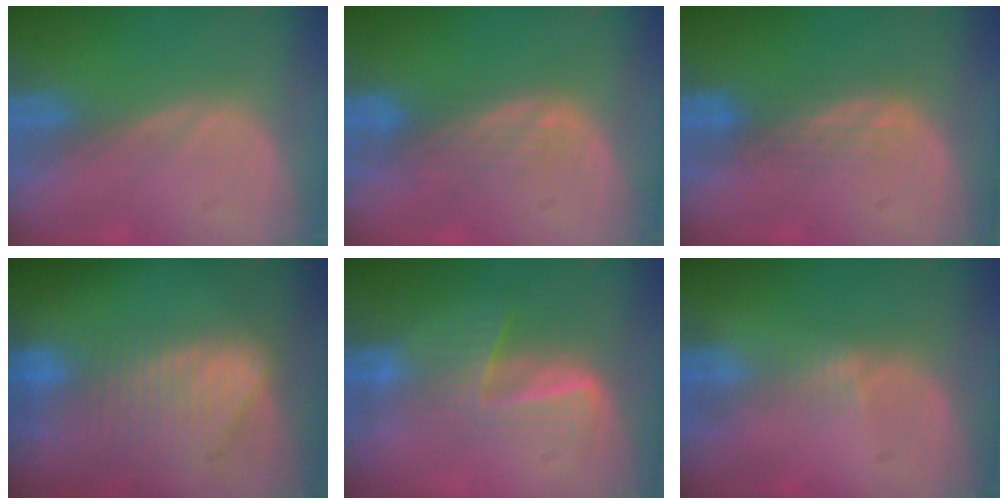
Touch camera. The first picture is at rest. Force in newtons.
{"total": 3.5, "press": 2.8, "slide": 2.0}
{"total": 3.0, "press": 2.5, "slide": 1.7}
{"total": 9.3, "press": 8.1, "slide": 4.6}
{"total": 6.3, "press": 5.5, "slide": 3.1}
{"total": 1.3, "press": 1.1, "slide": 0.8}